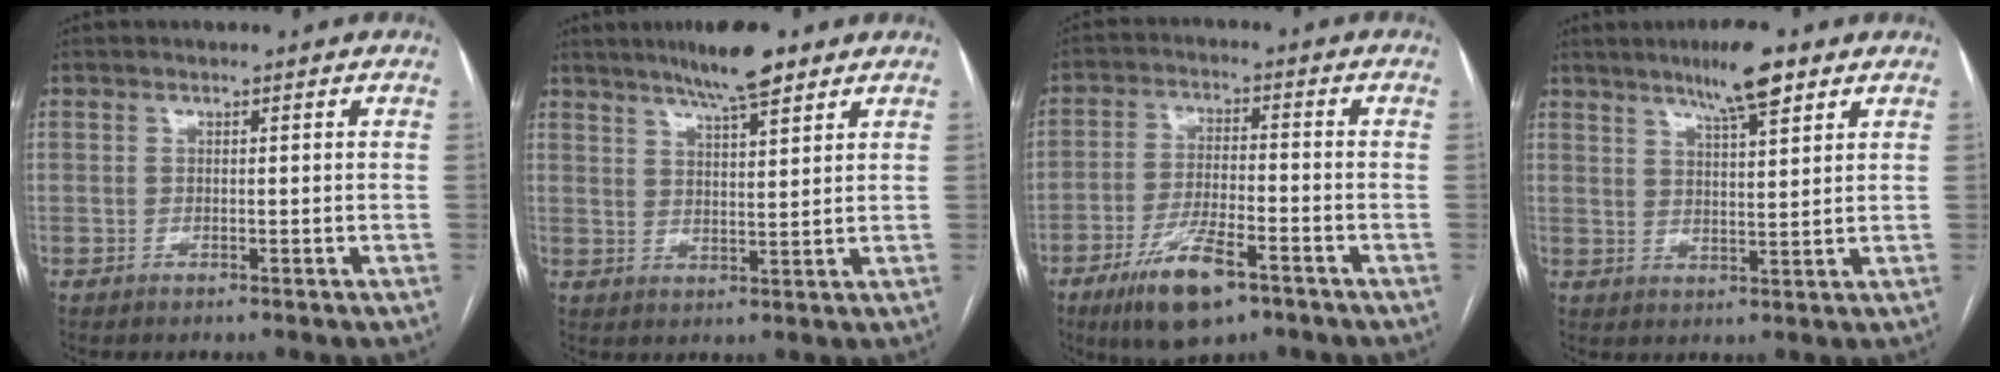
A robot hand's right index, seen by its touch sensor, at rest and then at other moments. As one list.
[{"total": 8.1, "force": [6.1, 1.0, 5.2], "torque": [-0.084, 0.009, 0.099]}, {"total": 10.6, "force": [-6.4, 2.8, 8.0], "torque": [-0.155, -0.016, -0.108]}, {"total": 7.4, "force": [5.1, 0.8, 5.3], "torque": [-0.092, 0.004, 0.084]}]